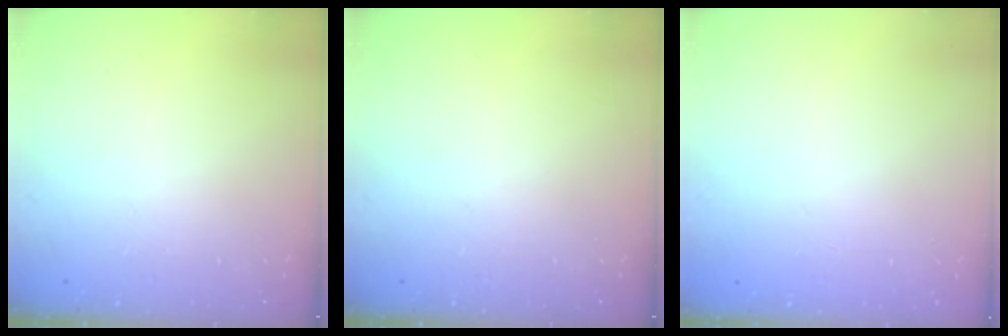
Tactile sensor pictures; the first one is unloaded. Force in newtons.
{"total": 0.0}
{"total": 0.0}